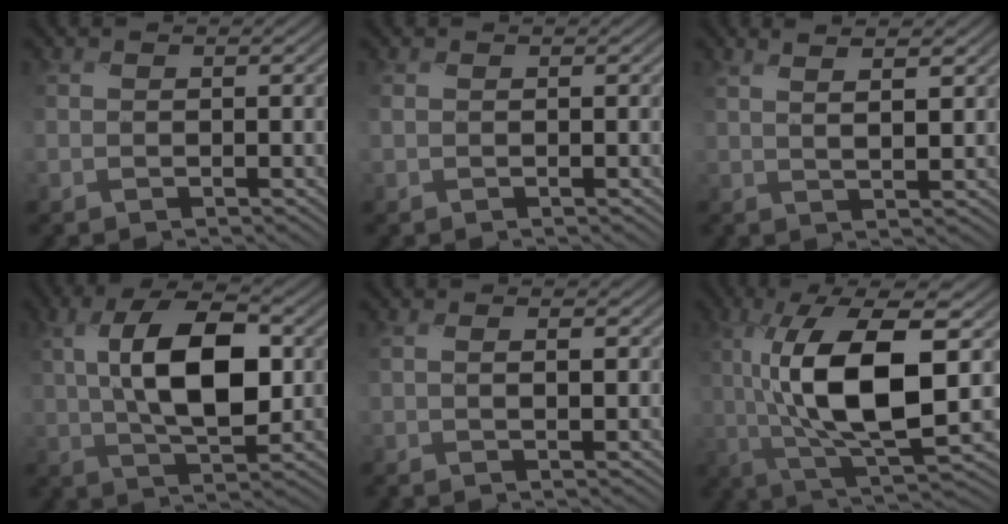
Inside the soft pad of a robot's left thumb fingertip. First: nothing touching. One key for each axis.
{"total": 0.5, "fx": 0.2, "fy": 0.2, "fz": 0.5, "tx": -0.015, "ty": 0.003, "tz": 0.003}
{"total": 4.8, "fx": 2.7, "fy": 1.0, "fz": 3.8, "tx": -0.056, "ty": 0.009, "tz": 0.033}
{"total": 11.6, "fx": 1.6, "fy": 5.1, "fz": 10.3, "tx": -0.193, "ty": 0.006, "tz": 0.029}
{"total": 2.1, "fx": 0.6, "fy": 0.4, "fz": 1.9, "tx": -0.042, "ty": 0.003, "tz": 0.010}
{"total": 13.7, "fx": 0.4, "fy": 4.9, "fz": 12.8, "tx": -0.252, "ty": -0.005, "tz": 0.011}